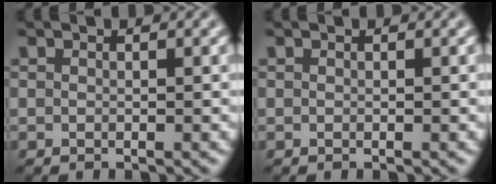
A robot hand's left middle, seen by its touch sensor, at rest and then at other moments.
{"total": 0.0}